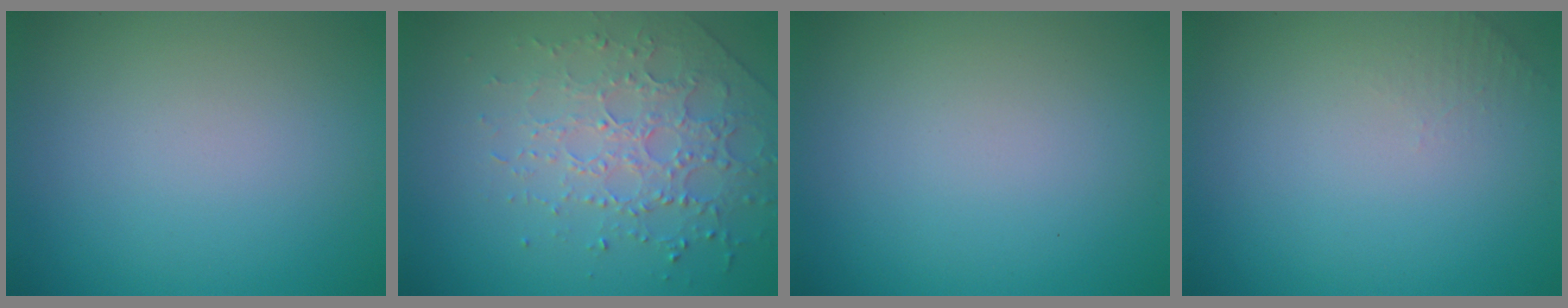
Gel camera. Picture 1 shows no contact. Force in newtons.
{"total": 3.0, "press": 2.8, "slide": 1.1}
{"total": 0.0}
{"total": 1.0, "press": 0.9, "slide": 0.3}